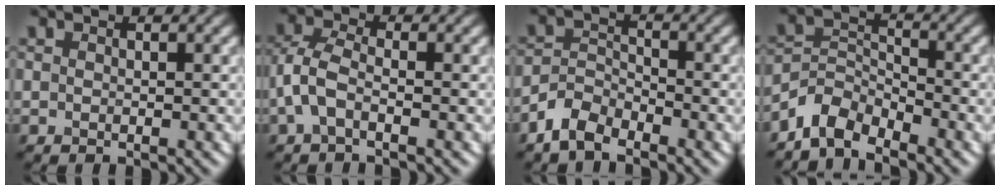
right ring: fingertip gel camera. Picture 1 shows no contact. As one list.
[{"total": 3.2, "force": [-1.1, 1.5, 2.6], "torque": [-0.064, 0.008, -0.033]}, {"total": 3.5, "force": [-2.7, 1.6, 1.4], "torque": [-0.027, 0.006, -0.065]}, {"total": 4.1, "force": [-3.5, 1.7, 1.2], "torque": [-0.016, 0.003, -0.082]}]